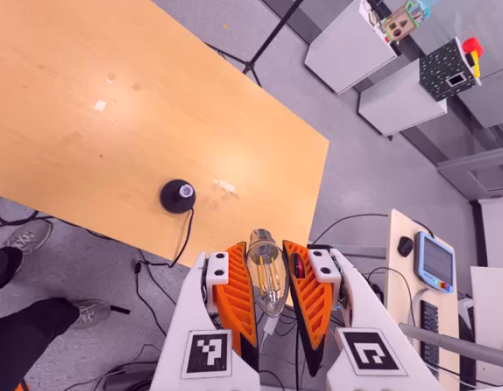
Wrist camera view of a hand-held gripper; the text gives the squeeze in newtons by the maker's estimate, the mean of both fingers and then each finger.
{"total": 20.4, "left": 21.7, "right": 19.1}